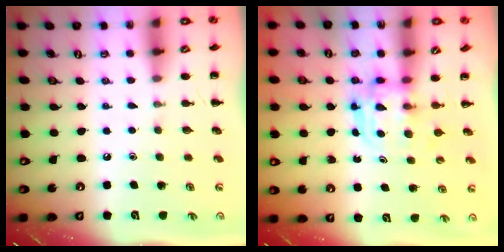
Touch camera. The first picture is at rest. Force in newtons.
{"total": 3.7, "press": 3.7, "slide": 0.2}